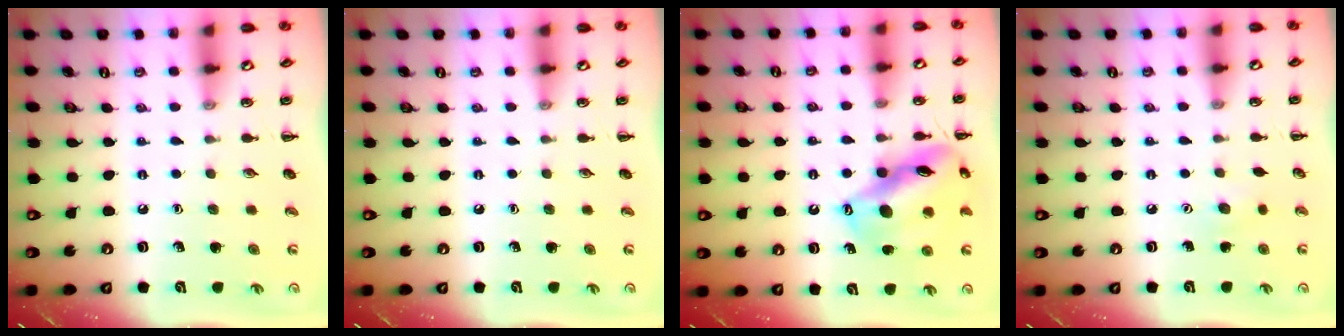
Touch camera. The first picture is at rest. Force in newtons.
{"total": 0.0}
{"total": 16.7, "press": 16.6, "slide": 2.0}
{"total": 4.1, "press": 4.0, "slide": 1.0}